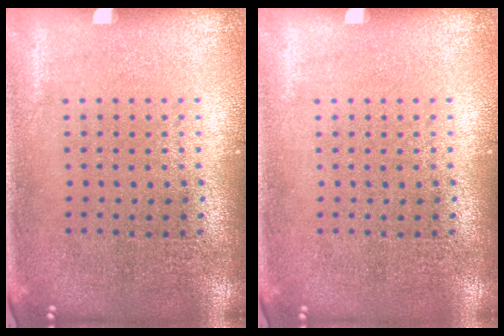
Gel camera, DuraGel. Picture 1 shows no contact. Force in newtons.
{"total": 0.0}